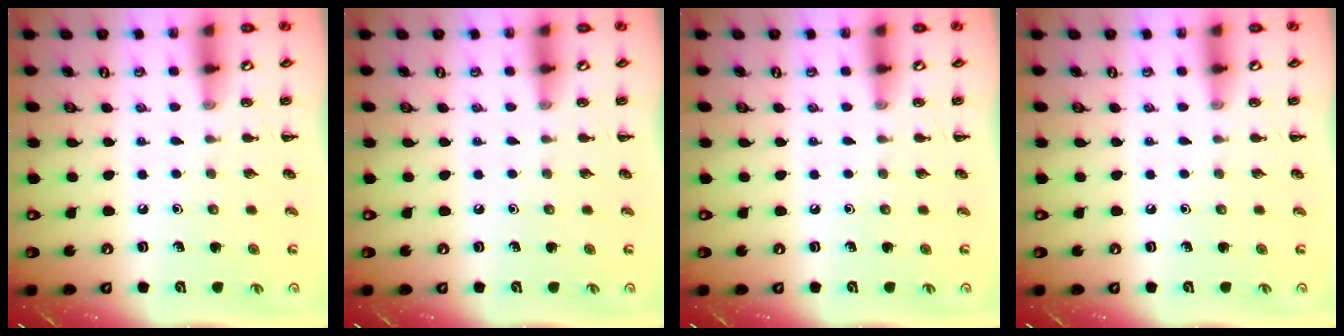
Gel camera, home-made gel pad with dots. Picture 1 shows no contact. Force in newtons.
{"total": 0.0}
{"total": 0.0}
{"total": 0.0}